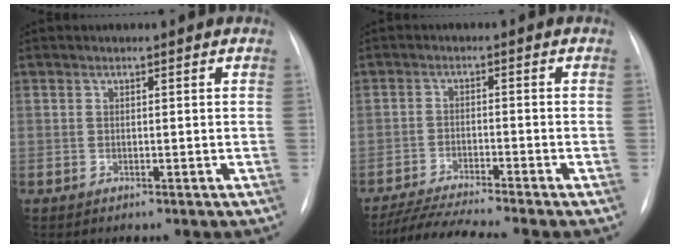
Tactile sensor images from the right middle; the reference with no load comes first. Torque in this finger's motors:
{"motor_torque": [0.10, -0.12, 0.08, 0.06]}